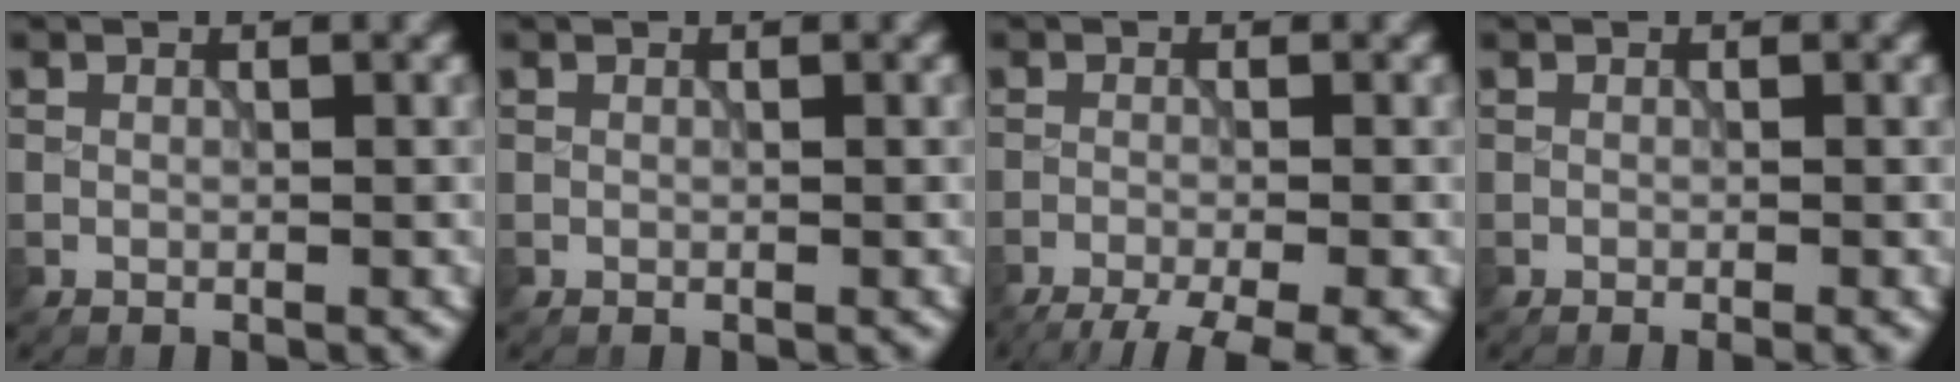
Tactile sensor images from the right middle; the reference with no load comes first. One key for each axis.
{"total": 0.0}
{"total": 6.9, "fx": -5.0, "fy": 1.6, "fz": 4.5, "tx": -0.064, "ty": -0.025, "tz": -0.079}
{"total": 1.2, "fx": -0.5, "fy": 0.4, "fz": 1.0, "tx": -0.006, "ty": -0.005, "tz": -0.008}